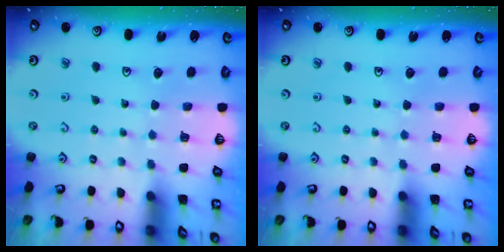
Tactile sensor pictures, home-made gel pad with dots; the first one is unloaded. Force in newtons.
{"total": 0.0}